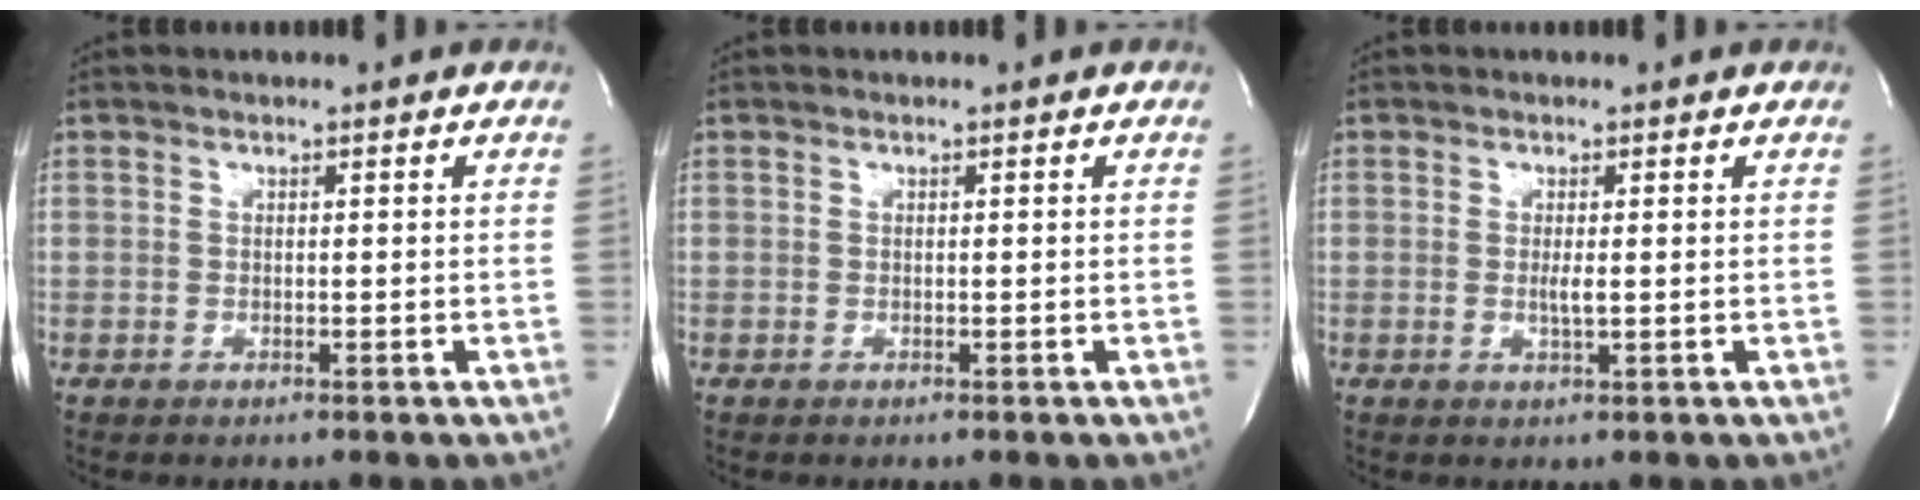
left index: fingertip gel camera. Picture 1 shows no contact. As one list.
[{"total": 0.0}, {"total": 1.7, "force": [-0.4, 0.1, 1.6], "torque": [-0.034, -0.007, -0.008]}]